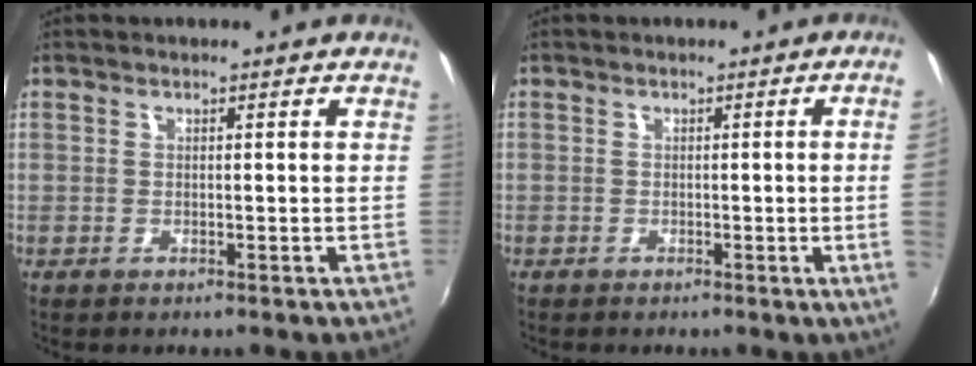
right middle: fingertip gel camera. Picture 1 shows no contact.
{"total": 3.6, "force": [0.0, -1.8, 3.1], "torque": [-0.052, -0.010, 0.005]}